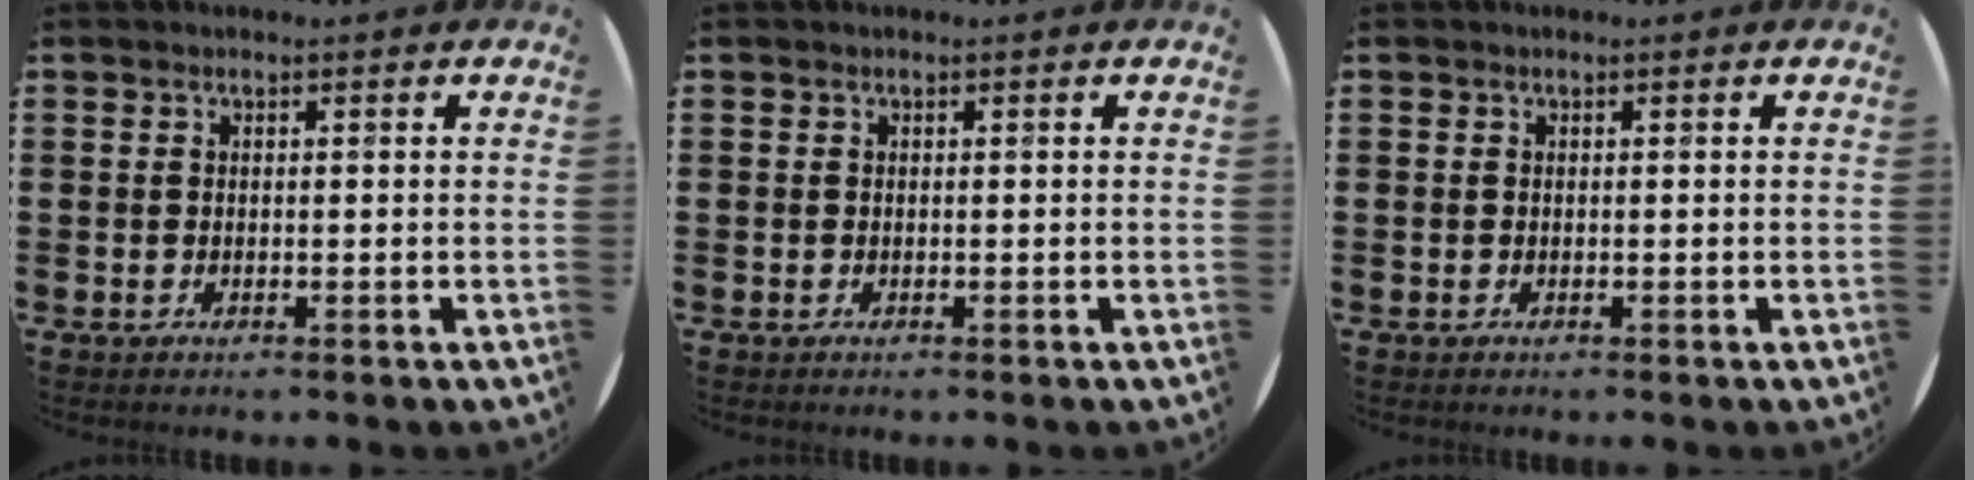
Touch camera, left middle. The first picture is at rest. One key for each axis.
{"total": 0.0}
{"total": 0.0}